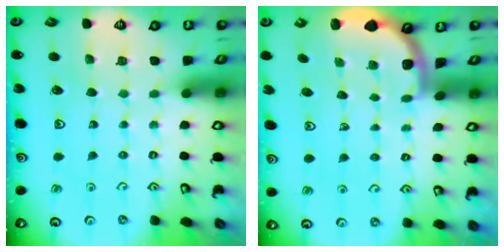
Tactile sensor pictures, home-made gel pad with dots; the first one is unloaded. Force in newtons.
{"total": 1.8, "press": 1.8, "slide": 0.0}